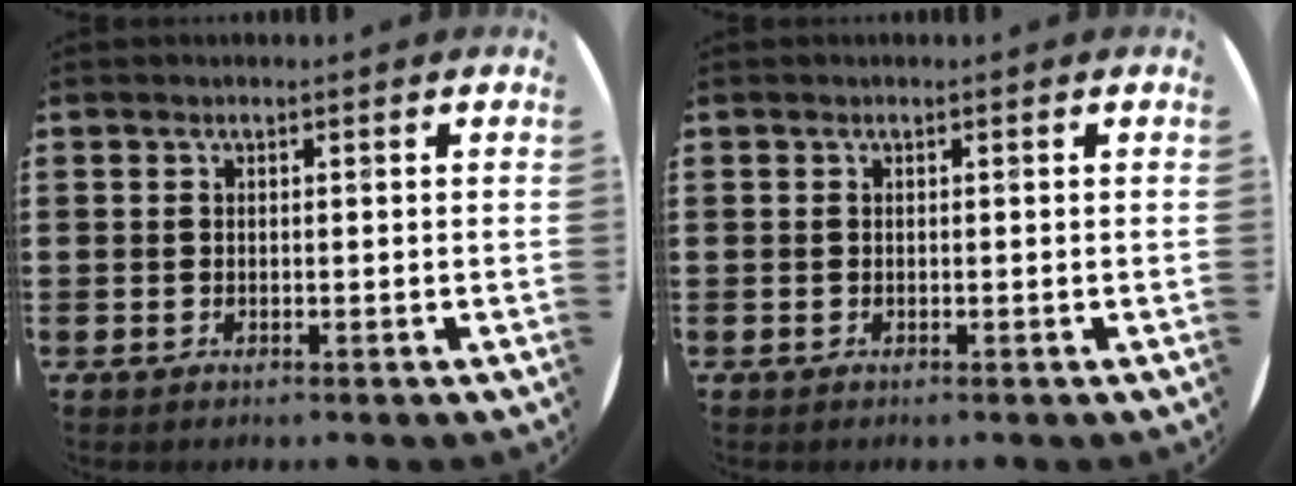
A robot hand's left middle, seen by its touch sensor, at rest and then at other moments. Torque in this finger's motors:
{"motor_torque": [0.00, 0.00, 0.00, 0.00]}